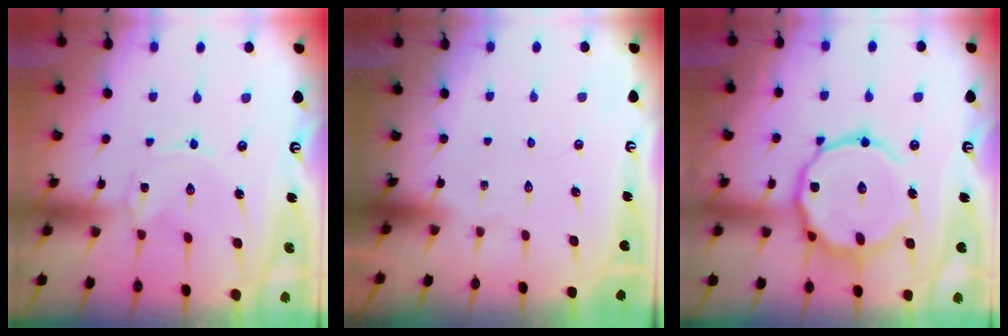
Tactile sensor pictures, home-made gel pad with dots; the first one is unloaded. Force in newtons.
{"total": 0.0}
{"total": 18.1, "press": 18.0, "slide": 1.4}